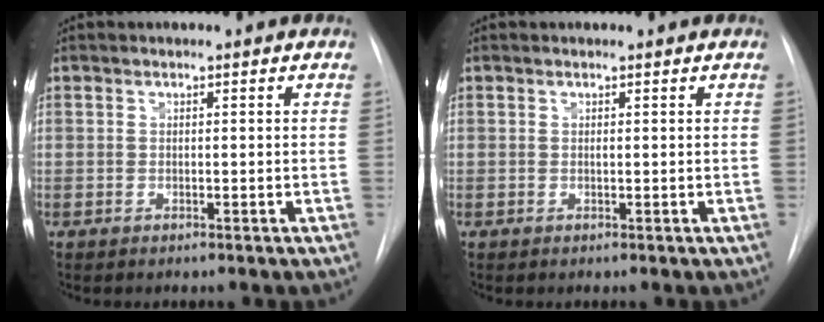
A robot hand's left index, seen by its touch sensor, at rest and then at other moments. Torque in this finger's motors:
{"motor_torque": [0.25, -0.29, -0.01, 0.00]}